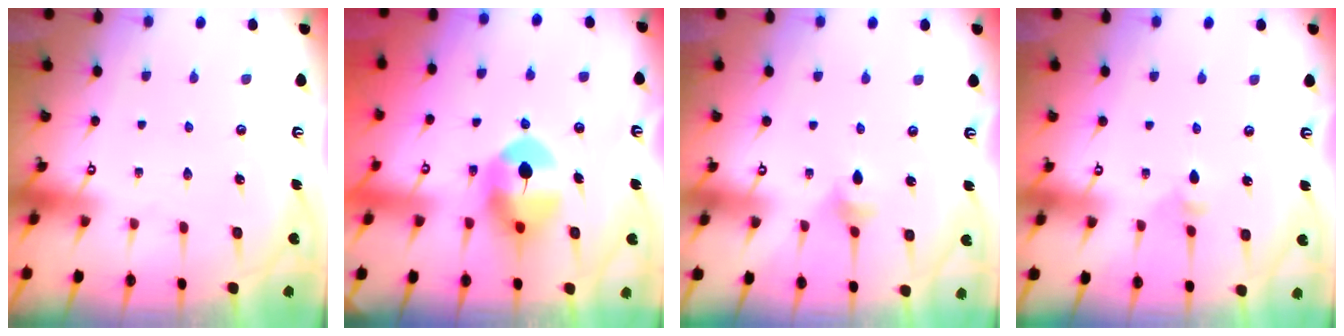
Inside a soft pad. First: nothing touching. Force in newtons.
{"total": 9.4, "press": 9.3, "slide": 1.0}
{"total": 5.1, "press": 5.0, "slide": 0.8}
{"total": 3.2, "press": 3.2, "slide": 0.6}